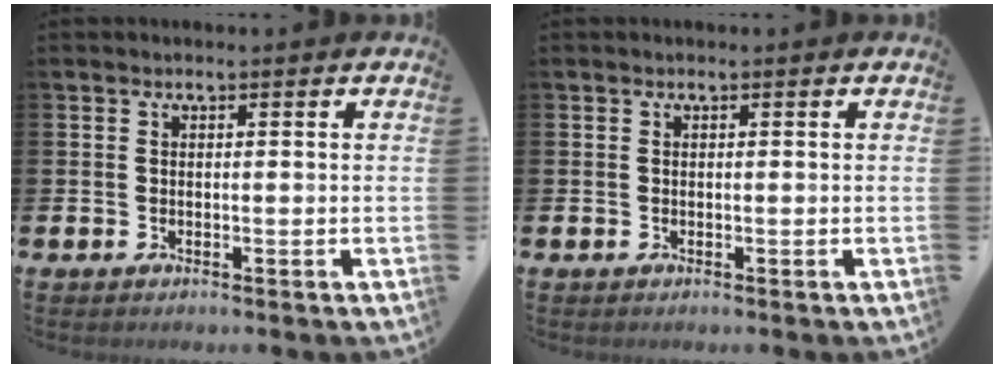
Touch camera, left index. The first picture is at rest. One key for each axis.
{"total": 0.0}